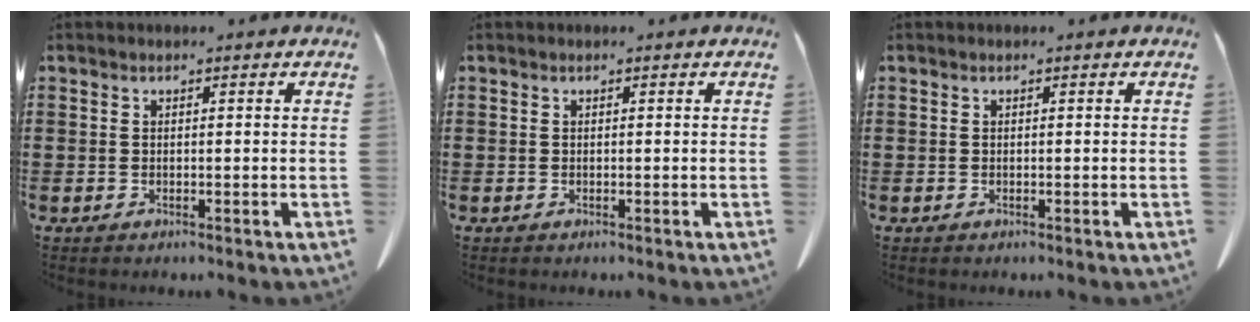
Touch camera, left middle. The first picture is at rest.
{"total": 0.0}
{"total": 0.0}